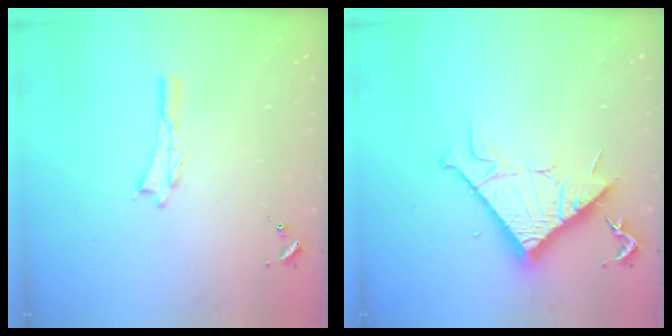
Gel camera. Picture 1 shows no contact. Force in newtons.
{"total": 10.7, "press": 10.7, "slide": 0.1}